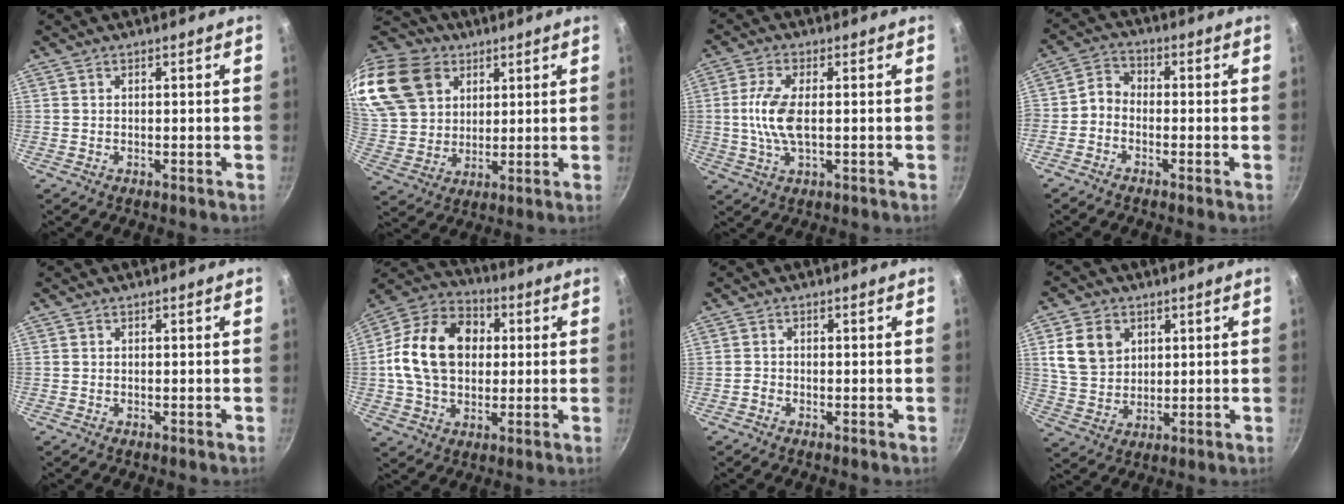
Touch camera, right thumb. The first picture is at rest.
{"total": 21.7, "force": [11.0, 15.7, 10.0], "torque": [-0.210, -0.006, 0.220]}
{"total": 8.0, "force": [0.1, 3.1, 7.4], "torque": [-0.162, 0.001, -0.001]}
{"total": 3.7, "force": [-1.7, 2.4, 2.3], "torque": [-0.049, 0.031, -0.047]}
{"total": 0.0}
{"total": 17.8, "force": [1.8, 13.2, 11.8], "torque": [-0.181, 0.026, 0.016]}
{"total": 0.8, "force": [-0.7, 0.4, 0.2], "torque": [-0.010, 0.005, -0.020]}
{"total": 9.3, "force": [3.1, 7.3, 4.9], "torque": [-0.072, -0.008, 0.063]}